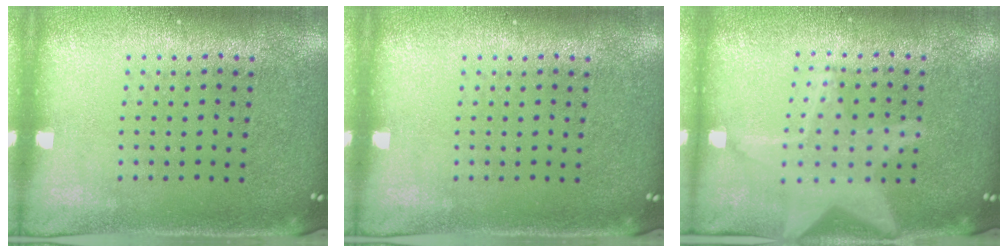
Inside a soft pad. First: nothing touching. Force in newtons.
{"total": 0.0}
{"total": 3.1, "press": 3.1, "slide": 0.3}